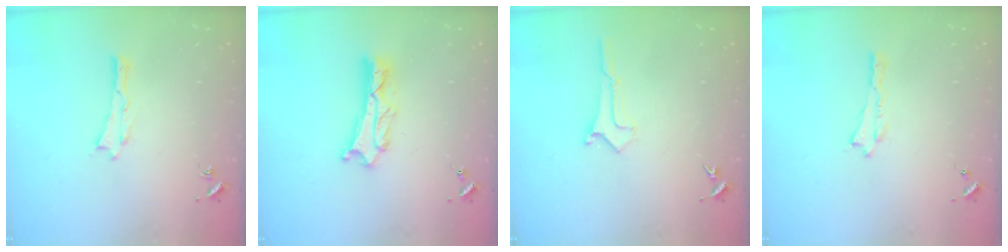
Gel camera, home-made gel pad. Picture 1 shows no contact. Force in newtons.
{"total": 3.7, "press": 3.7, "slide": 0.4}
{"total": 0.0}
{"total": 0.0}